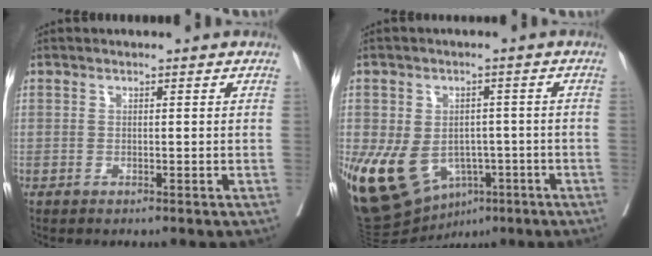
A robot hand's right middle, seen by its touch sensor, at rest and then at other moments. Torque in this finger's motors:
{"motor_torque": [2.14, 0.00, 1.05, 0.21]}